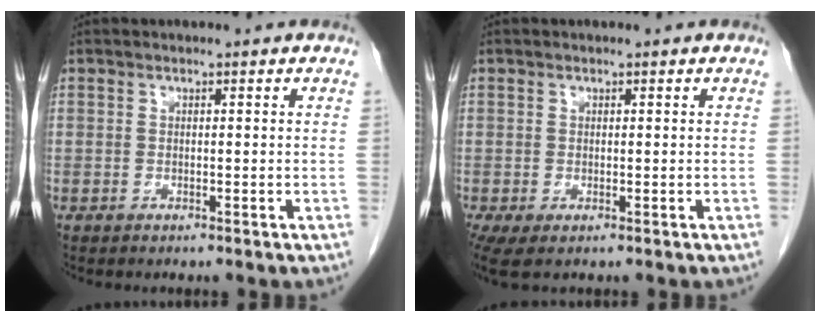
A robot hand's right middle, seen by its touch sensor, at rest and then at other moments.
{"total": 3.0, "force": [-1.0, 1.2, 2.5], "torque": [-0.050, -0.009, -0.012]}